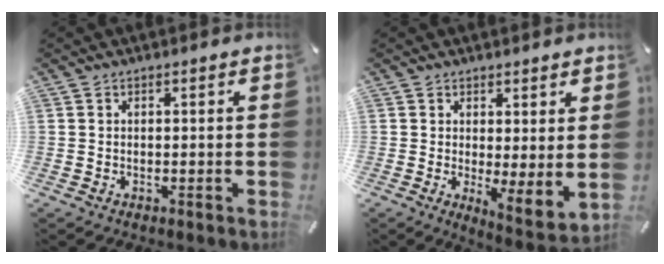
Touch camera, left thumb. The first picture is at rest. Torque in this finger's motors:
{"motor_torque": [1.11, 1.16, 0.57, -0.56, 0.08]}